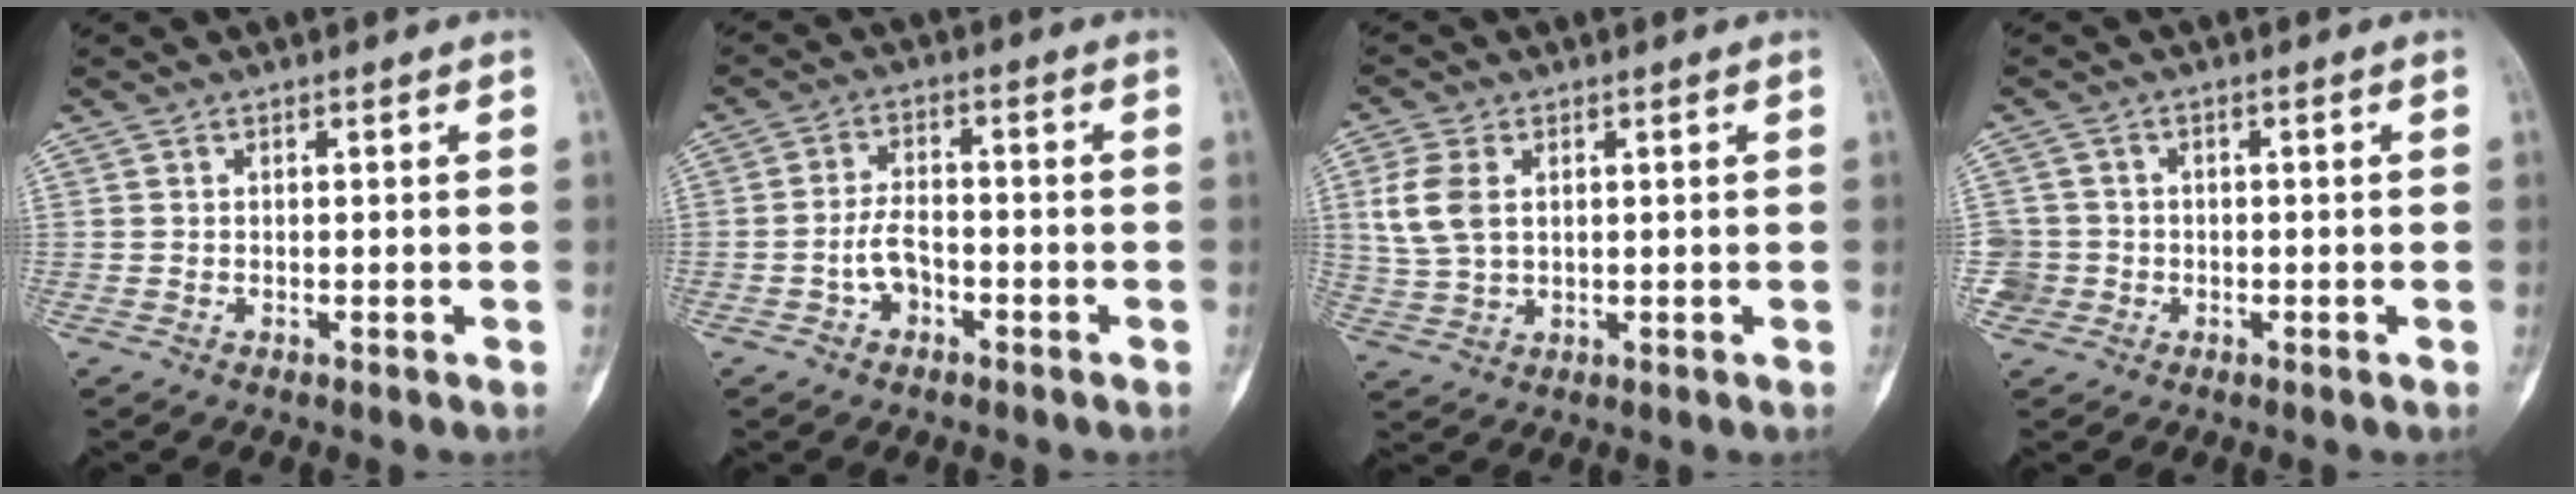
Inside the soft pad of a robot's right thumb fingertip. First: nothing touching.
{"total": 4.7, "force": [-1.9, 3.0, 3.1], "torque": [-0.051, 0.024, -0.038]}
{"total": 7.4, "force": [1.7, 4.7, 5.5], "torque": [-0.121, 0.001, 0.040]}
{"total": 3.4, "force": [-0.9, 3.3, -0.2], "torque": [0.018, 0.014, -0.021]}